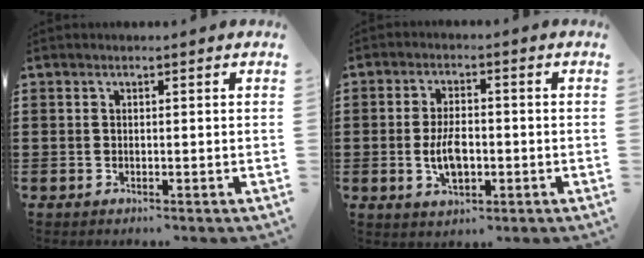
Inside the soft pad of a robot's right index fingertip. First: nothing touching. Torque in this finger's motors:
{"motor_torque": [2.14, 0.00, 0.29, 0.05]}